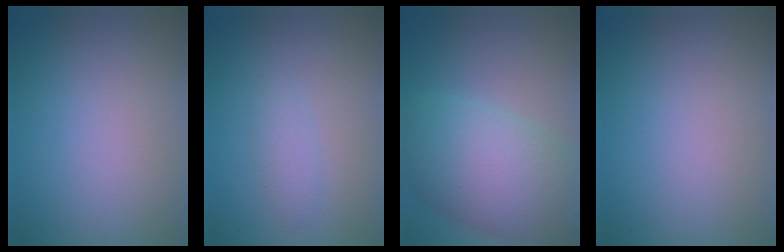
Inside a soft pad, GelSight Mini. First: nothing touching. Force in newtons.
{"total": 1.3, "press": 1.3, "slide": 0.0}
{"total": 9.0, "press": 9.0, "slide": 0.5}
{"total": 0.0}